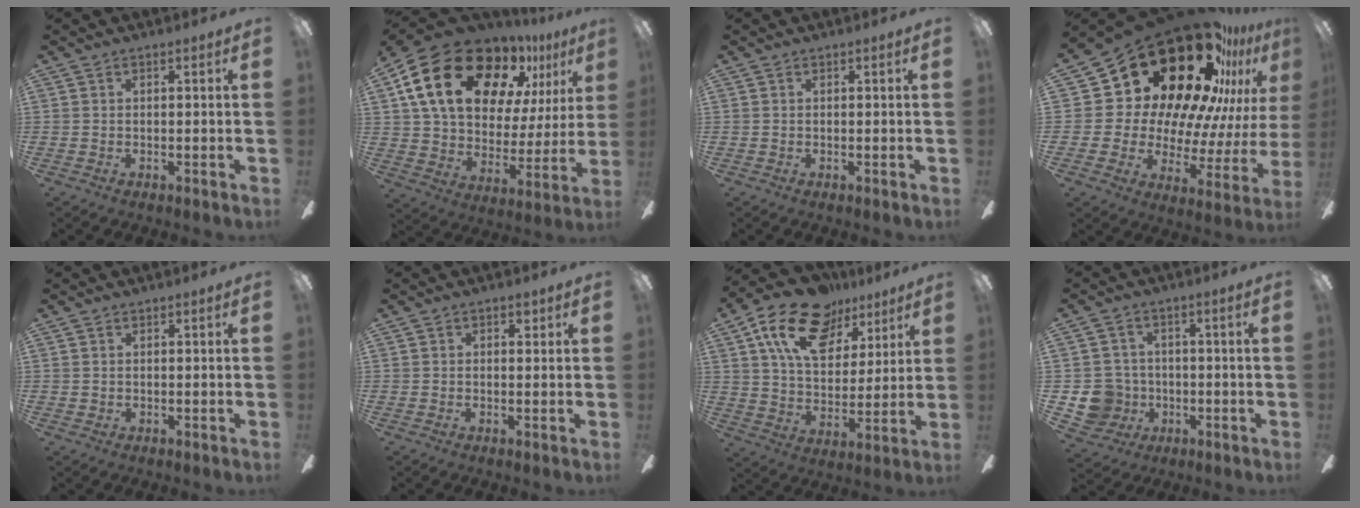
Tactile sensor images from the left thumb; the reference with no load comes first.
{"total": 24.6, "force": [13.9, 14.6, 14.1], "torque": [-0.243, -0.070, 0.253]}
{"total": 0.0}
{"total": 30.1, "force": [18.9, 15.1, 18.0], "torque": [-0.283, -0.162, 0.353]}
{"total": 0.6, "force": [0.4, 0.5, 0.0], "torque": [-0.001, 0.004, 0.006]}
{"total": 1.3, "force": [0.5, 1.0, 0.7], "torque": [-0.005, 0.002, 0.007]}
{"total": 18.6, "force": [10.9, 10.9, 10.5], "torque": [-0.178, -0.042, 0.195]}
{"total": 8.3, "force": [-1.3, 8.0, 1.4], "torque": [-0.060, 0.012, -0.016]}